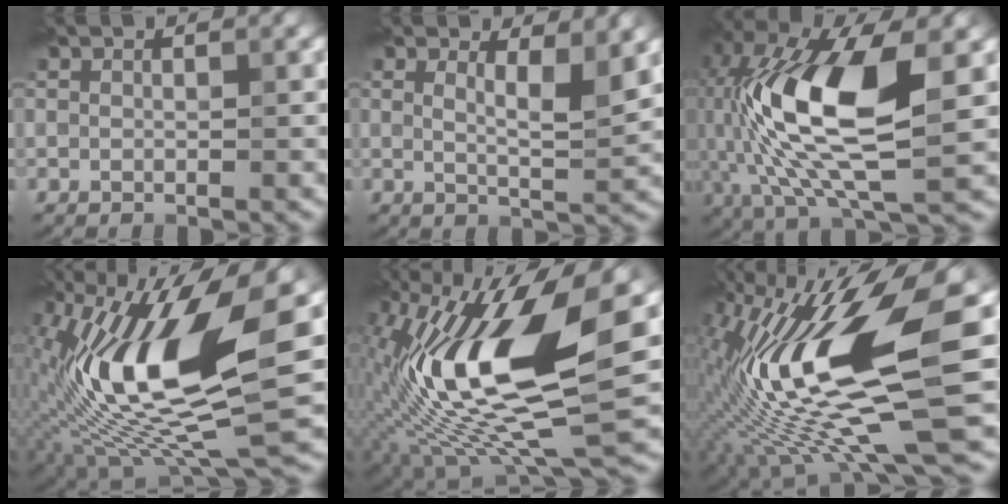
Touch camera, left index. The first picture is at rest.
{"total": 3.4, "force": [1.5, 0.8, 2.9], "torque": [-0.041, -0.009, 0.024]}
{"total": 13.7, "force": [0.9, 5.6, 12.5], "torque": [-0.252, 0.005, 0.007]}
{"total": 14.8, "force": [0.0, 5.7, 13.6], "torque": [-0.254, 0.002, -0.014]}
{"total": 15.5, "force": [-0.2, 6.0, 14.3], "torque": [-0.271, 0.007, -0.019]}
{"total": 14.9, "force": [-1.8, 4.3, 14.1], "torque": [-0.281, 0.014, -0.032]}